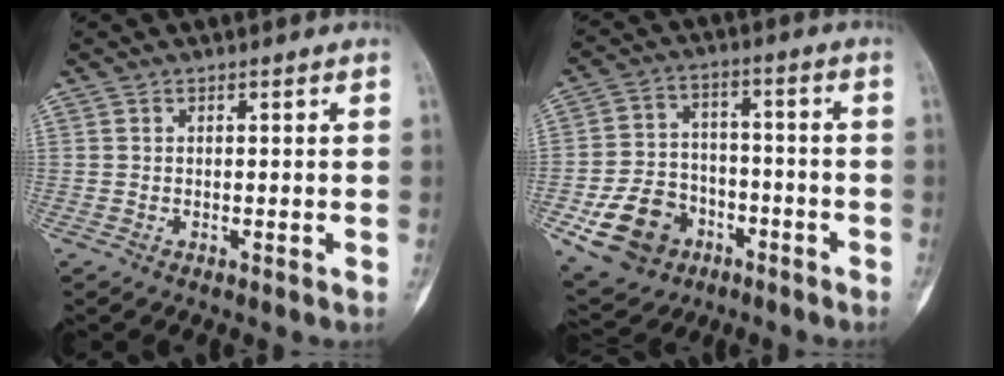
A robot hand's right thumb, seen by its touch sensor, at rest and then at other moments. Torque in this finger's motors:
{"motor_torque": [1.29, 0.90, 0.43, -0.85, 0.08]}